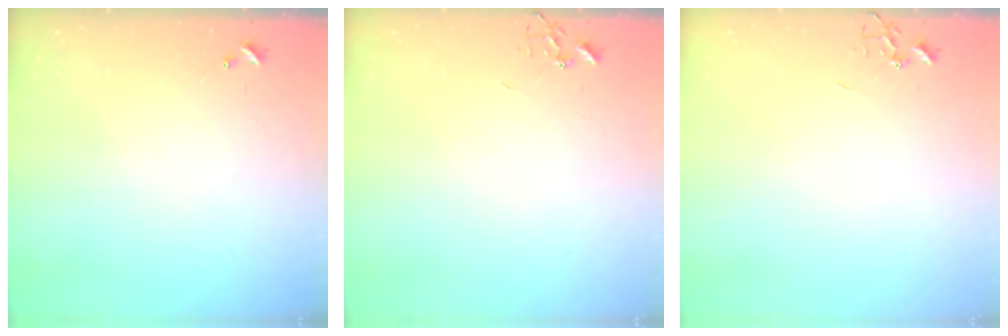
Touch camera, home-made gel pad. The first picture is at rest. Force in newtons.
{"total": 0.0}
{"total": 0.0}